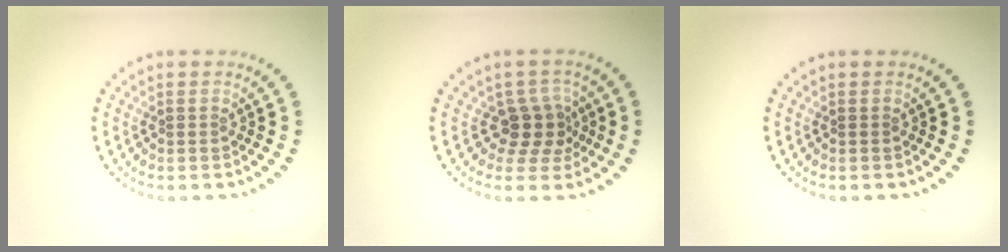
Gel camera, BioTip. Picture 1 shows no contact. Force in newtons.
{"total": 2.9, "press": 2.2, "slide": 1.8}
{"total": 0.0}